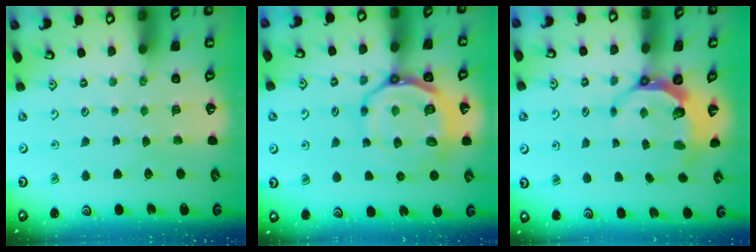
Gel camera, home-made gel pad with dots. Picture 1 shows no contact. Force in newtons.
{"total": 14.3, "press": 14.1, "slide": 2.7}
{"total": 6.4, "press": 5.1, "slide": 3.8}